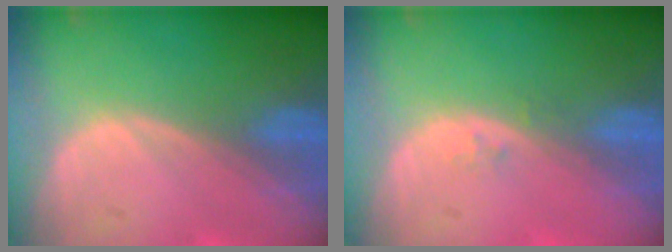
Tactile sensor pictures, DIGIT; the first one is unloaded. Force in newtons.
{"total": 1.1, "press": 0.8, "slide": 0.7}